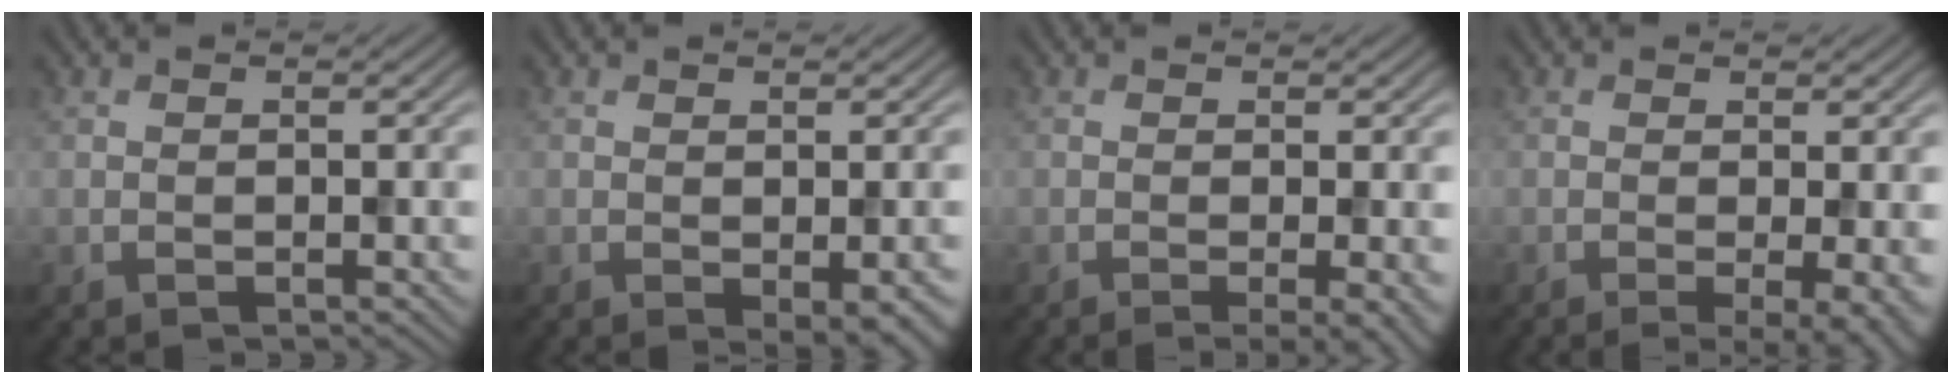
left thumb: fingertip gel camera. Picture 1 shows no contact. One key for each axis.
{"total": 3.4, "fx": -1.2, "fy": 0.9, "fz": 3.1, "tx": -0.047, "ty": -0.008, "tz": -0.011}
{"total": 4.0, "fx": -1.2, "fy": 0.9, "fz": 3.7, "tx": -0.053, "ty": -0.004, "tz": -0.020}
{"total": 5.1, "fx": -1.2, "fy": 1.2, "fz": 4.8, "tx": -0.070, "ty": -0.009, "tz": -0.015}